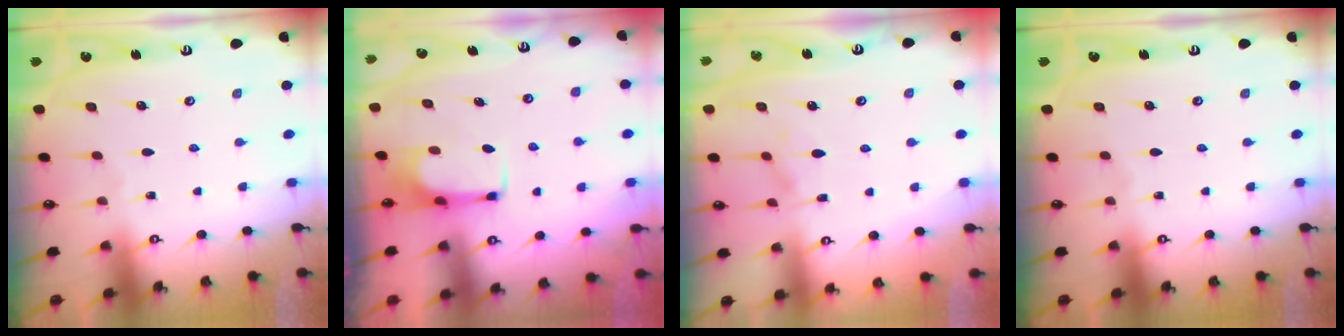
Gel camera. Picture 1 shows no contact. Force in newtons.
{"total": 0.0}
{"total": 1.6, "press": 1.3, "slide": 0.9}
{"total": 0.0}